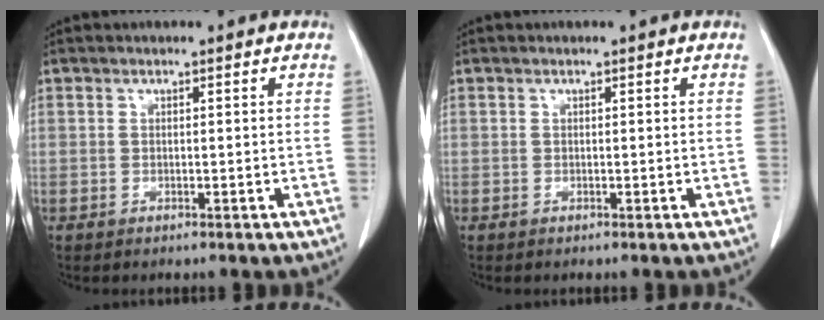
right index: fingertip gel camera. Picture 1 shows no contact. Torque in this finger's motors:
{"motor_torque": [0.00, 0.00, 0.00, 0.00]}